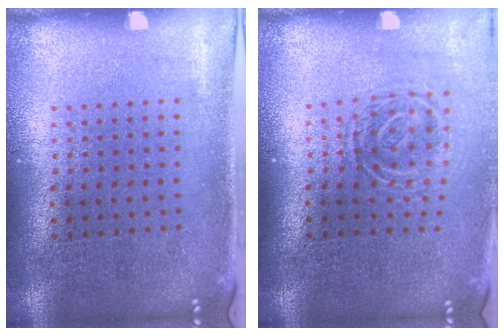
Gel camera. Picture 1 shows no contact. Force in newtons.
{"total": 1.6, "press": 1.1, "slide": 1.2}